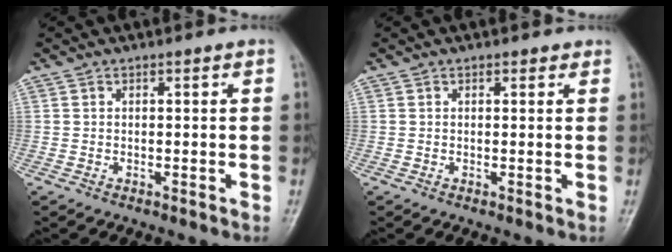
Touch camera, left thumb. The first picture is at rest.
{"total": 0.9, "force": [0.6, 0.6, 0.3], "torque": [0.003, -0.004, 0.004]}